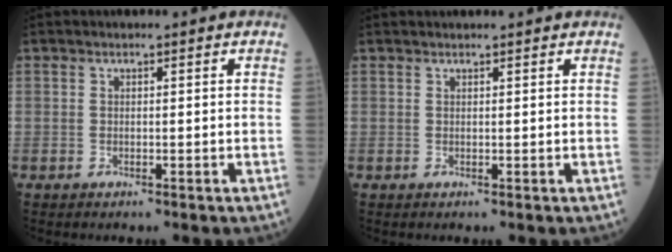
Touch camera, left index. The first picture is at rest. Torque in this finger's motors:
{"motor_torque": [0.52, -1.32, 0.00, 0.00]}